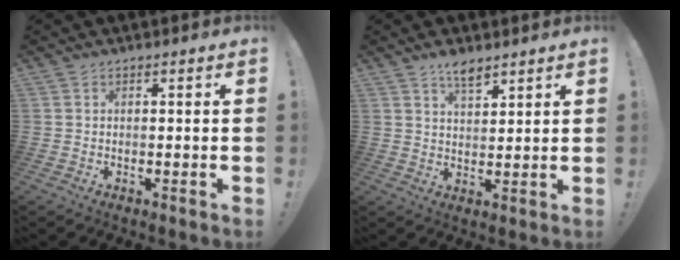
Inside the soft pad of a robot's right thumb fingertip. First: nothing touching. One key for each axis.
{"total": 5.3, "fx": 4.2, "fy": 1.8, "fz": 2.6, "tx": -0.038, "ty": -0.027, "tz": 0.071}